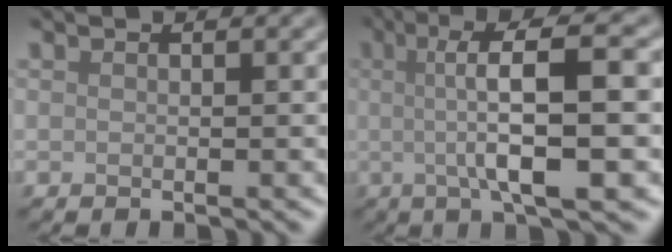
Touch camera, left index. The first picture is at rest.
{"total": 9.5, "force": [0.6, 2.3, 9.2], "torque": [-0.129, 0.014, 0.004]}